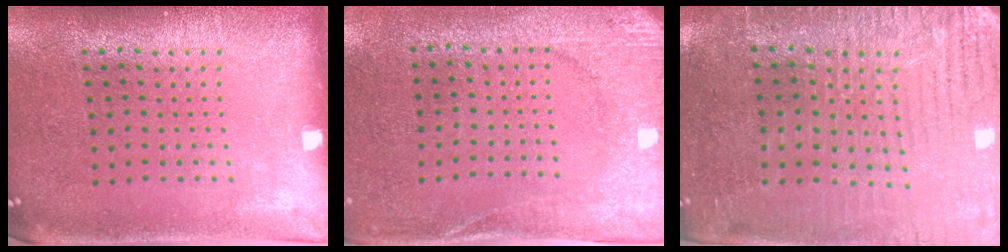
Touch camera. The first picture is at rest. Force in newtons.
{"total": 2.6, "press": 2.4, "slide": 0.9}
{"total": 3.5, "press": 3.3, "slide": 1.2}